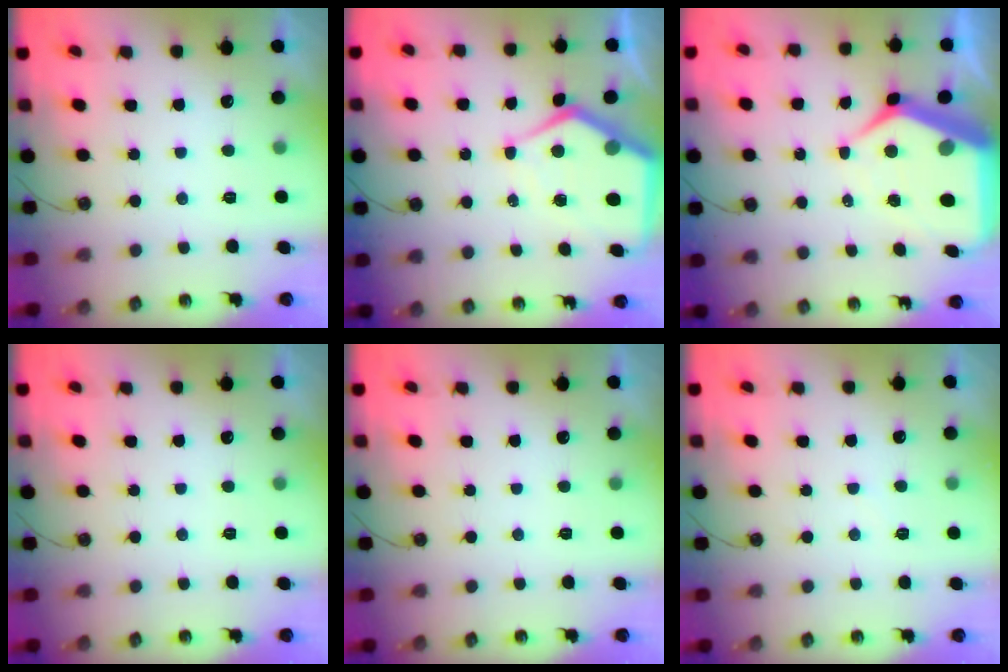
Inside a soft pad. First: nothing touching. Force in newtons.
{"total": 12.1, "press": 12.0, "slide": 1.4}
{"total": 13.8, "press": 13.8, "slide": 1.2}
{"total": 0.0}
{"total": 0.0}
{"total": 4.8, "press": 4.7, "slide": 0.5}